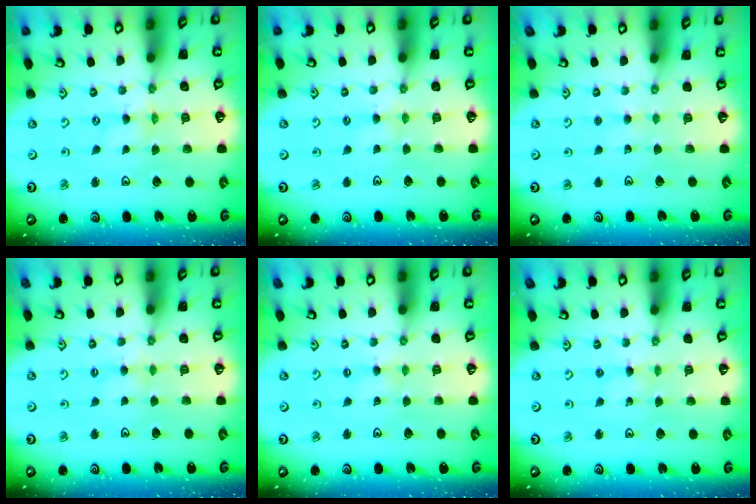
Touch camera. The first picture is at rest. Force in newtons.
{"total": 2.3, "press": 2.3, "slide": 0.4}
{"total": 2.5, "press": 2.5, "slide": 0.3}
{"total": 2.4, "press": 2.4, "slide": 0.5}
{"total": 1.7, "press": 1.6, "slide": 0.4}
{"total": 3.0, "press": 3.0, "slide": 0.4}